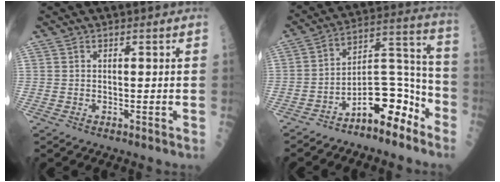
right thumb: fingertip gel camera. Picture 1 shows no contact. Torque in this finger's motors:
{"motor_torque": [1.79, 0.90, 0.83, -1.12, 0.10]}